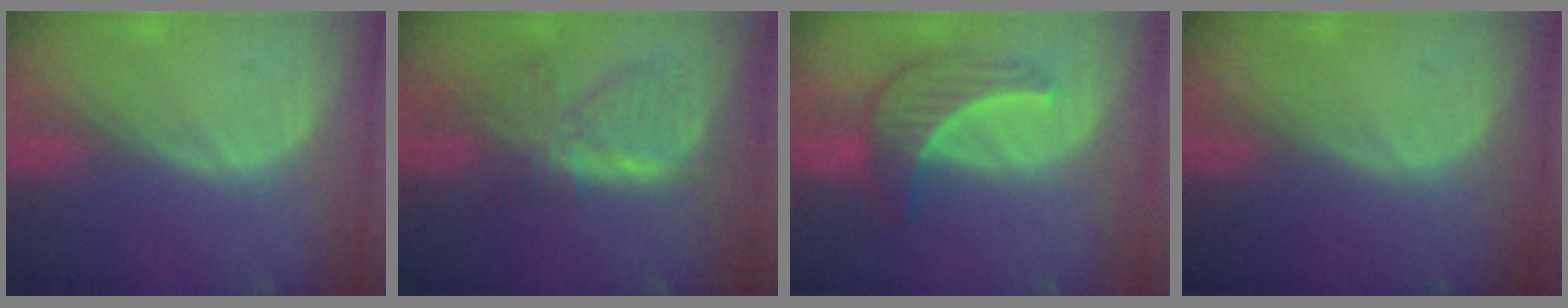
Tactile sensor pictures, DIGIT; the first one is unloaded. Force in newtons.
{"total": 7.5, "press": 6.8, "slide": 3.1}
{"total": 6.7, "press": 6.7, "slide": 0.7}
{"total": 0.0}